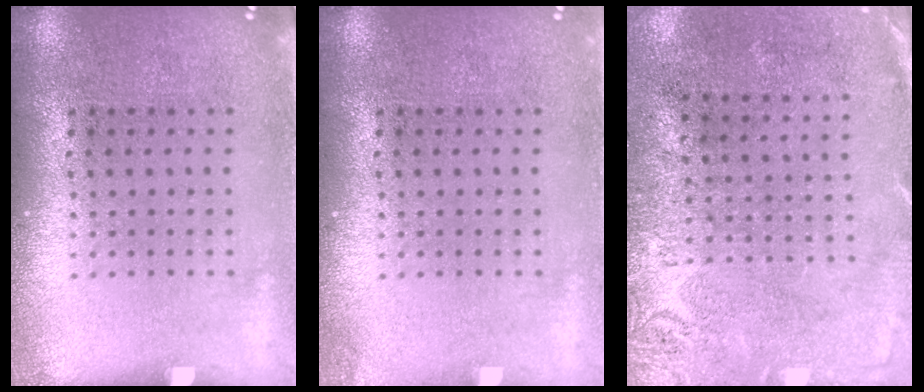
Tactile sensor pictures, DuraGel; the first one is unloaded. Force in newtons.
{"total": 0.7, "press": 0.7, "slide": 0.1}
{"total": 2.7, "press": 2.3, "slide": 1.5}